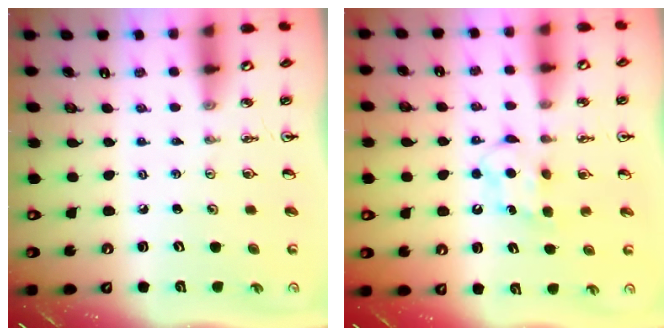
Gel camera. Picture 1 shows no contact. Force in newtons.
{"total": 5.9, "press": 5.8, "slide": 0.6}